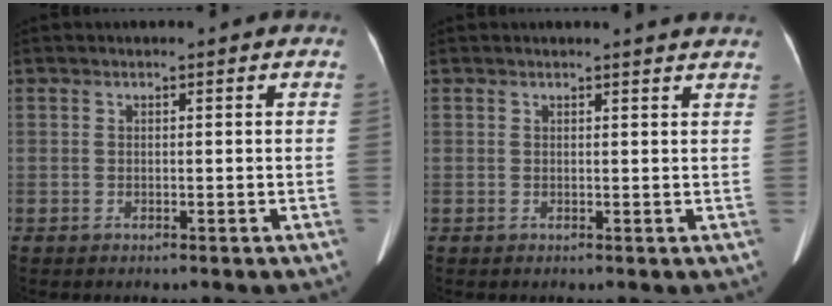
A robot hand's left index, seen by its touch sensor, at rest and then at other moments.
{"total": 3.3, "force": [3.1, -0.3, 0.9], "torque": [-0.014, -0.002, 0.025]}